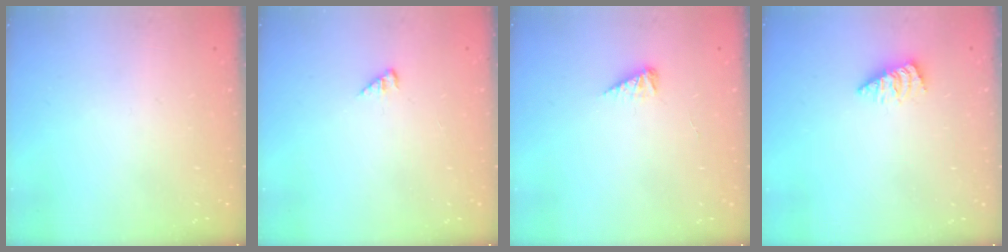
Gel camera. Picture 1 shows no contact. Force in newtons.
{"total": 2.2, "press": 2.2, "slide": 0.2}
{"total": 4.1, "press": 4.1, "slide": 0.6}
{"total": 1.4, "press": 1.3, "slide": 0.2}